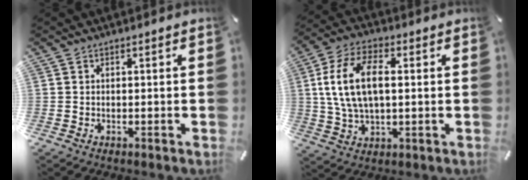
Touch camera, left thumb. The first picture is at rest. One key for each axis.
{"total": 12.7, "fx": 2.2, "fy": 7.1, "fz": 10.3, "tx": -0.234, "ty": 0.004, "tz": 0.036}